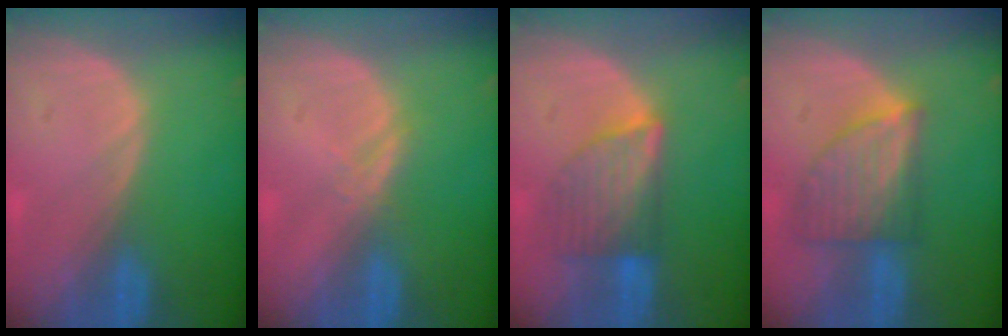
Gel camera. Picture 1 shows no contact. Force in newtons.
{"total": 1.3, "press": 1.3, "slide": 0.1}
{"total": 6.5, "press": 6.5, "slide": 0.9}
{"total": 7.2, "press": 6.6, "slide": 2.8}